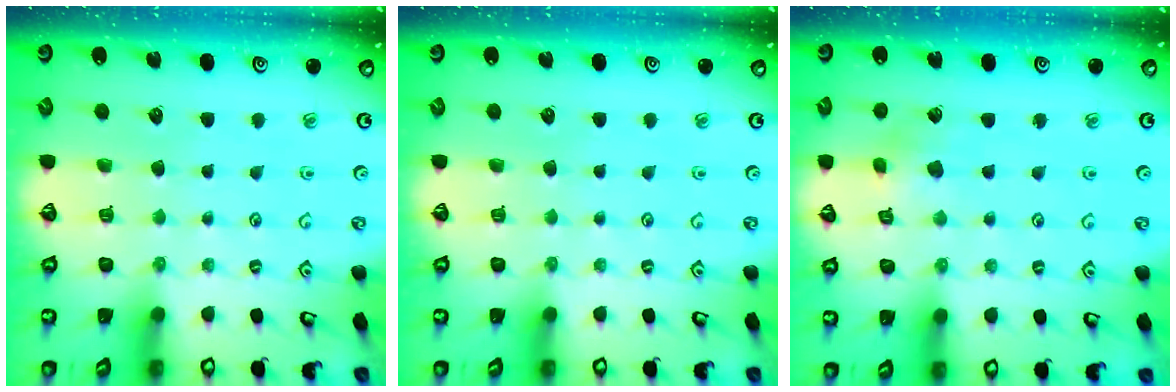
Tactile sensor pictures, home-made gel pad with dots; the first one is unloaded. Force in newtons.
{"total": 0.0}
{"total": 5.4, "press": 5.4, "slide": 0.6}